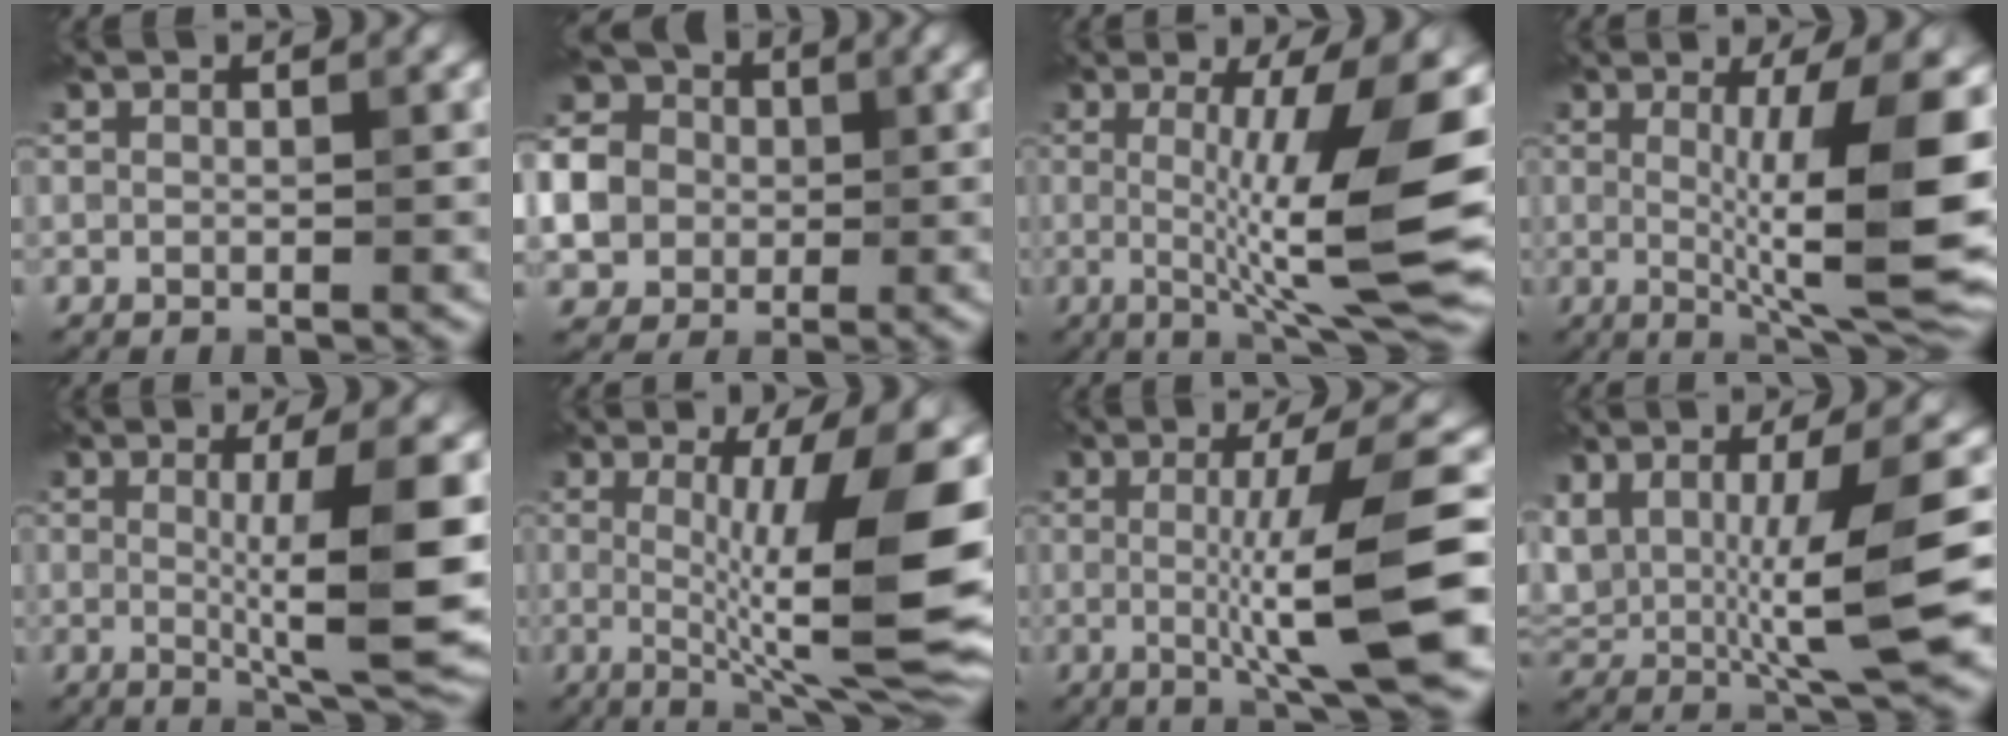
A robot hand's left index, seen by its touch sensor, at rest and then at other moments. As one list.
[{"total": 8.8, "force": [-0.6, 7.7, 4.2], "torque": [-0.111, 0.005, -0.034]}, {"total": 10.9, "force": [-0.3, 1.7, 10.8], "torque": [-0.149, -0.010, -0.003]}, {"total": 11.6, "force": [0.3, 2.4, 11.4], "torque": [-0.155, -0.011, 0.011]}, {"total": 8.8, "force": [0.2, 1.6, 8.6], "torque": [-0.121, -0.016, 0.009]}, {"total": 12.8, "force": [0.1, 2.7, 12.5], "torque": [-0.173, -0.007, 0.003]}, {"total": 9.1, "force": [-0.5, 1.6, 9.0], "torque": [-0.124, -0.013, -0.003]}, {"total": 9.7, "force": [0.2, 2.7, 9.3], "torque": [-0.169, -0.010, 0.012]}]